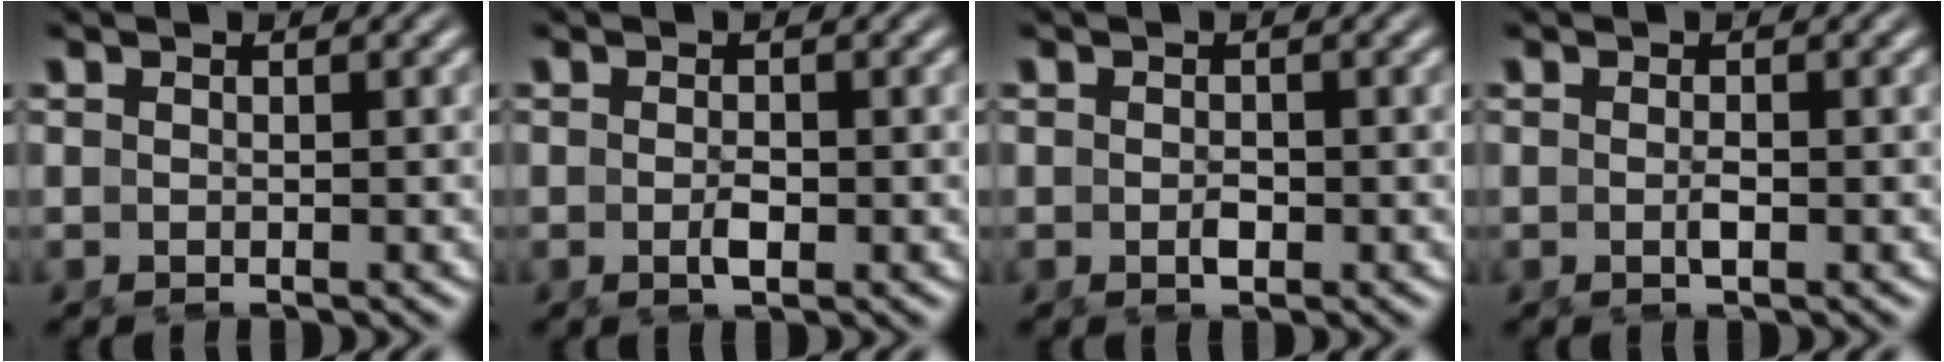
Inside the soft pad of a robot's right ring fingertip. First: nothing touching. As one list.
[{"total": 1.2, "force": [-0.5, 0.3, 1.0], "torque": [-0.016, -0.004, -0.009]}, {"total": 0.8, "force": [-0.5, 0.2, 0.7], "torque": [-0.009, -0.005, -0.005]}, {"total": 0.9, "force": [-0.4, -0.1, 0.8], "torque": [-0.011, -0.001, -0.006]}]